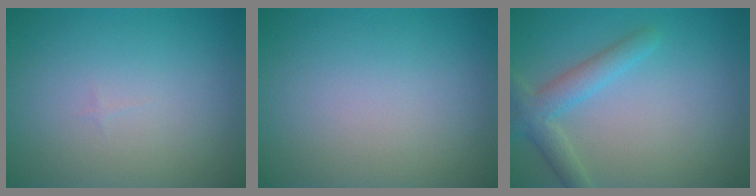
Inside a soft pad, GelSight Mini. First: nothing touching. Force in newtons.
{"total": 0.0}
{"total": 3.2, "press": 3.2, "slide": 0.1}